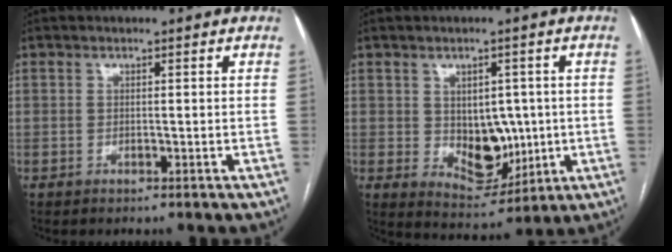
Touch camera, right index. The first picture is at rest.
{"total": 8.6, "force": [0.0, 5.6, 6.5], "torque": [-0.096, 0.000, 0.020]}